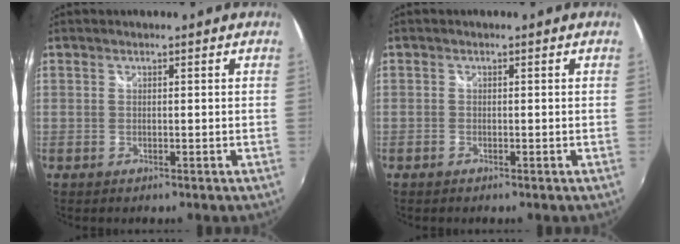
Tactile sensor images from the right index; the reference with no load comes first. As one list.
[{"total": 0.7, "force": [-0.6, 0.3, 0.1], "torque": [-0.003, -0.002, -0.014]}]